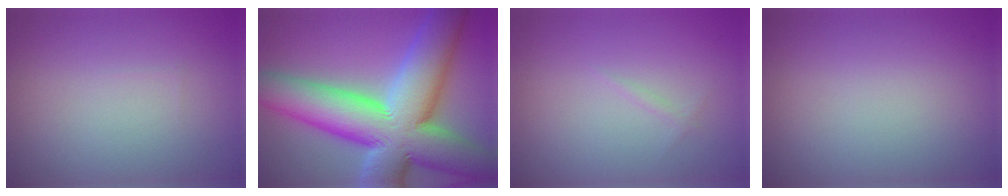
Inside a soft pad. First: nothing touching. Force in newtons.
{"total": 16.9, "press": 16.8, "slide": 1.4}
{"total": 0.5, "press": 0.5, "slide": 0.0}
{"total": 0.0}